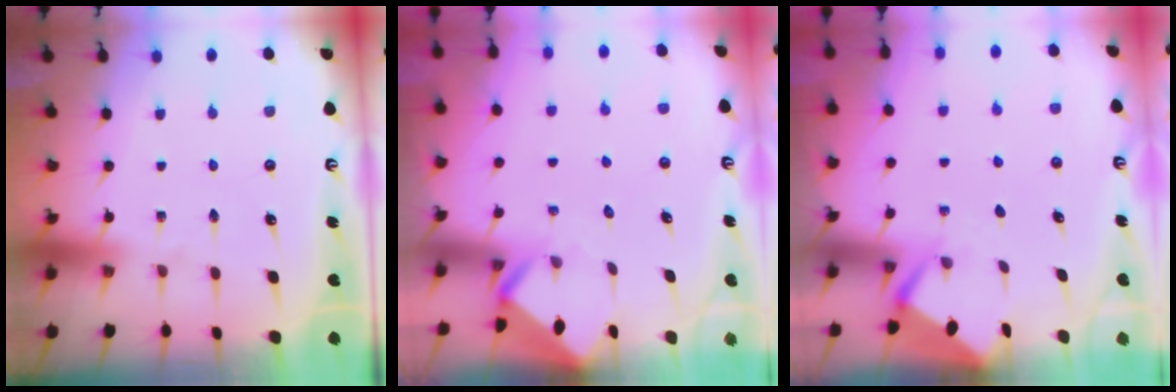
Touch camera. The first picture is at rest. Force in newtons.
{"total": 2.8, "press": 2.8, "slide": 0.1}
{"total": 2.6, "press": 2.6, "slide": 0.4}